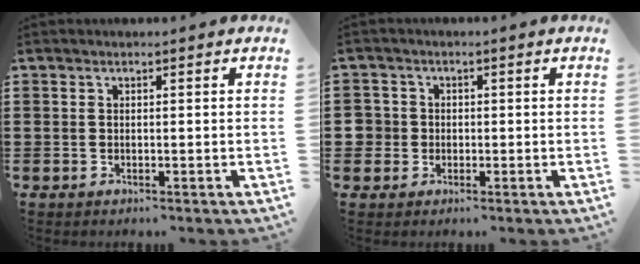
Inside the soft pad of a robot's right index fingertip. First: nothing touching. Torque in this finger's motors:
{"motor_torque": [0.12, -0.04, 0.00, 0.00]}